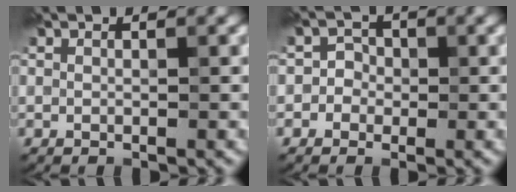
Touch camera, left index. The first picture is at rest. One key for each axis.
{"total": 1.8, "fx": -0.4, "fy": 1.7, "fz": 0.4, "tx": 0.017, "ty": 0.009, "tz": -0.017}